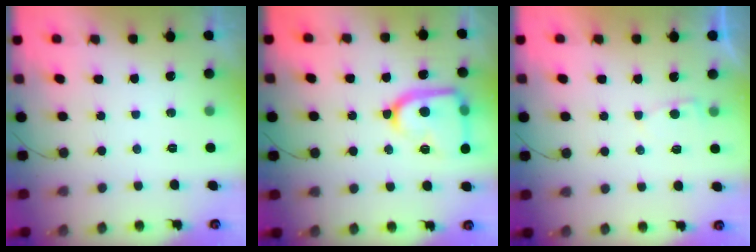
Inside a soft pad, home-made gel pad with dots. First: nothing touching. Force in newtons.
{"total": 17.6, "press": 17.5, "slide": 1.4}
{"total": 2.3, "press": 2.3, "slide": 0.2}